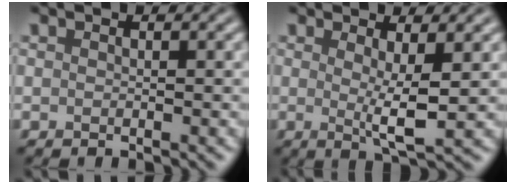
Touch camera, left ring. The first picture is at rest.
{"total": 3.5, "force": [0.6, 0.6, 3.4], "torque": [-0.054, -0.015, 0.012]}